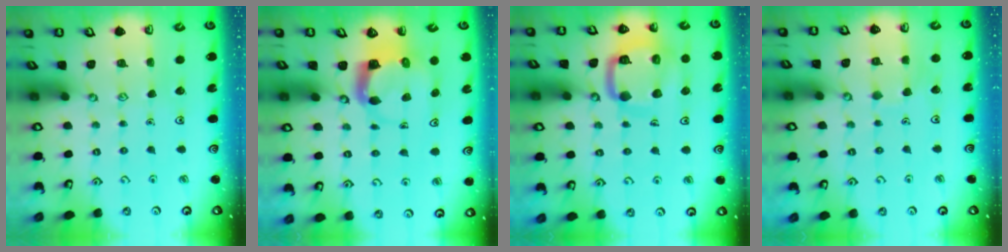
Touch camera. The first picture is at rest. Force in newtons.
{"total": 3.7, "press": 3.6, "slide": 0.7}
{"total": 14.2, "press": 14.1, "slide": 1.5}
{"total": 3.7, "press": 3.7, "slide": 0.4}